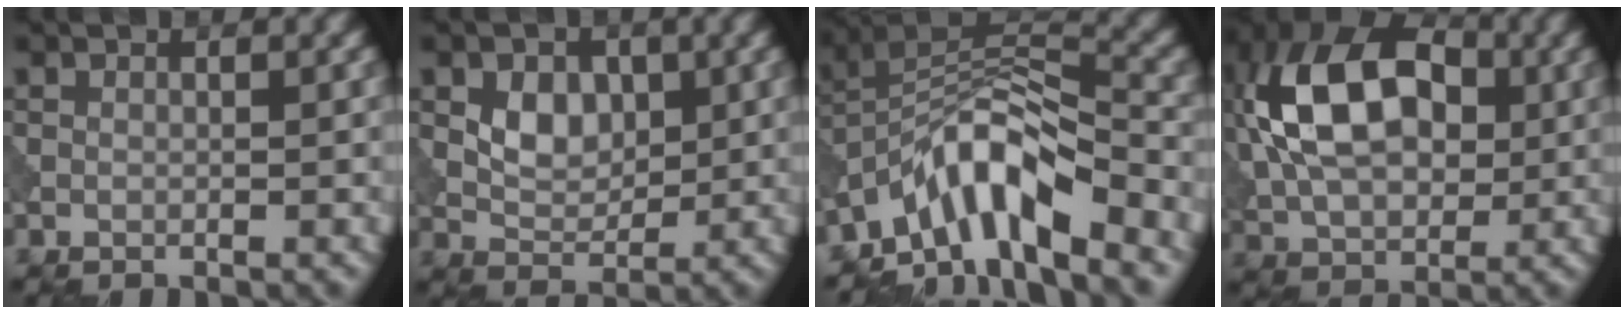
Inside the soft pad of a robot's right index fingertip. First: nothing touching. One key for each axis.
{"total": 3.6, "fx": 0.8, "fy": 2.6, "fz": 2.3, "tx": -0.040, "ty": -0.003, "tz": 0.012}
{"total": 8.0, "fx": -5.6, "fy": 2.3, "fz": 5.3, "tx": -0.077, "ty": 0.011, "tz": -0.112}
{"total": 13.3, "fx": 2.2, "fy": 8.4, "fz": 10.1, "tx": -0.196, "ty": 0.026, "tz": 0.023}